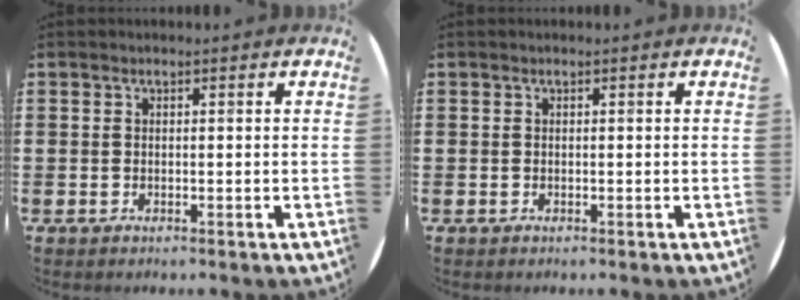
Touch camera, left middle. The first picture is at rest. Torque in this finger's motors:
{"motor_torque": [-0.01, 0.01, 0.00, 0.00]}